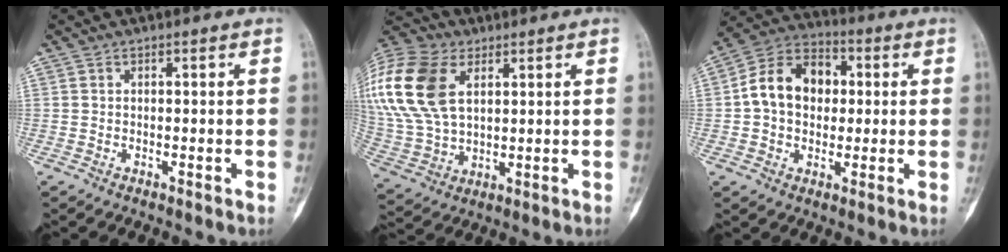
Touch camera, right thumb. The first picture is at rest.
{"total": 24.2, "force": [8.4, 15.8, 16.2], "torque": [-0.391, 0.019, 0.167]}
{"total": 13.3, "force": [1.1, 10.0, 8.8], "torque": [-0.125, 0.027, 0.009]}